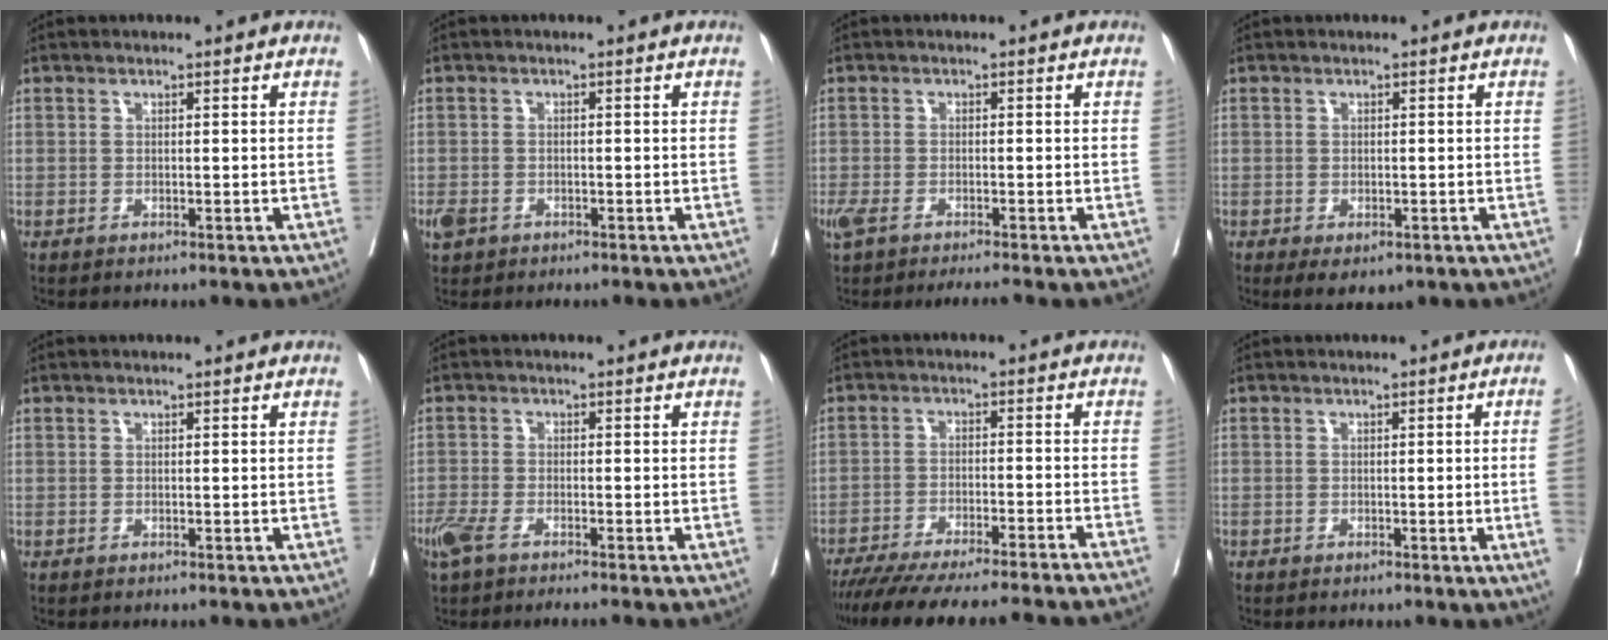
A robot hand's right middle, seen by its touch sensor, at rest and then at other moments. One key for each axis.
{"total": 2.5, "fx": -1.4, "fy": 1.8, "fz": 1.1, "tx": -0.025, "ty": 0.000, "tz": -0.021}
{"total": 5.3, "fx": -3.9, "fy": 1.0, "fz": 3.3, "tx": -0.064, "ty": -0.005, "tz": -0.068}
{"total": 4.3, "fx": -2.5, "fy": 2.2, "fz": 2.7, "tx": -0.034, "ty": -0.007, "tz": -0.031}
{"total": 0.0}
{"total": 4.5, "fx": -3.2, "fy": 1.1, "fz": 2.9, "tx": -0.060, "ty": -0.009, "tz": -0.060}
{"total": 19.5, "fx": -17.4, "fy": 0.0, "fz": 8.9, "tx": -0.120, "ty": -0.046, "tz": -0.248}
{"total": 3.1, "fx": -0.5, "fy": -1.0, "fz": 2.9, "tx": -0.036, "ty": -0.006, "tz": -0.006}